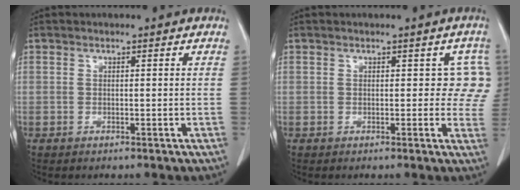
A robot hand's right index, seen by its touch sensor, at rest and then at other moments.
{"total": 4.4, "force": [0.9, 3.0, 3.1], "torque": [0.001, 0.013, 0.001]}